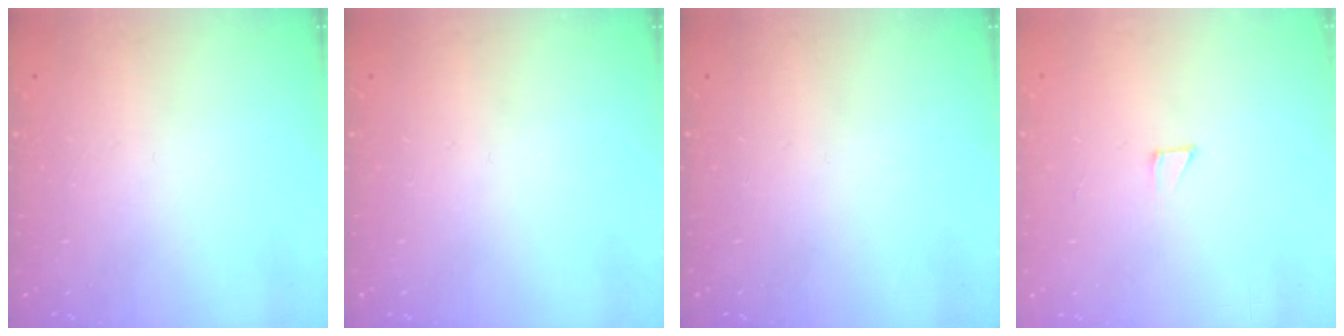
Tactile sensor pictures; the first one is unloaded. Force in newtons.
{"total": 0.0}
{"total": 0.0}
{"total": 1.9, "press": 1.9, "slide": 0.1}